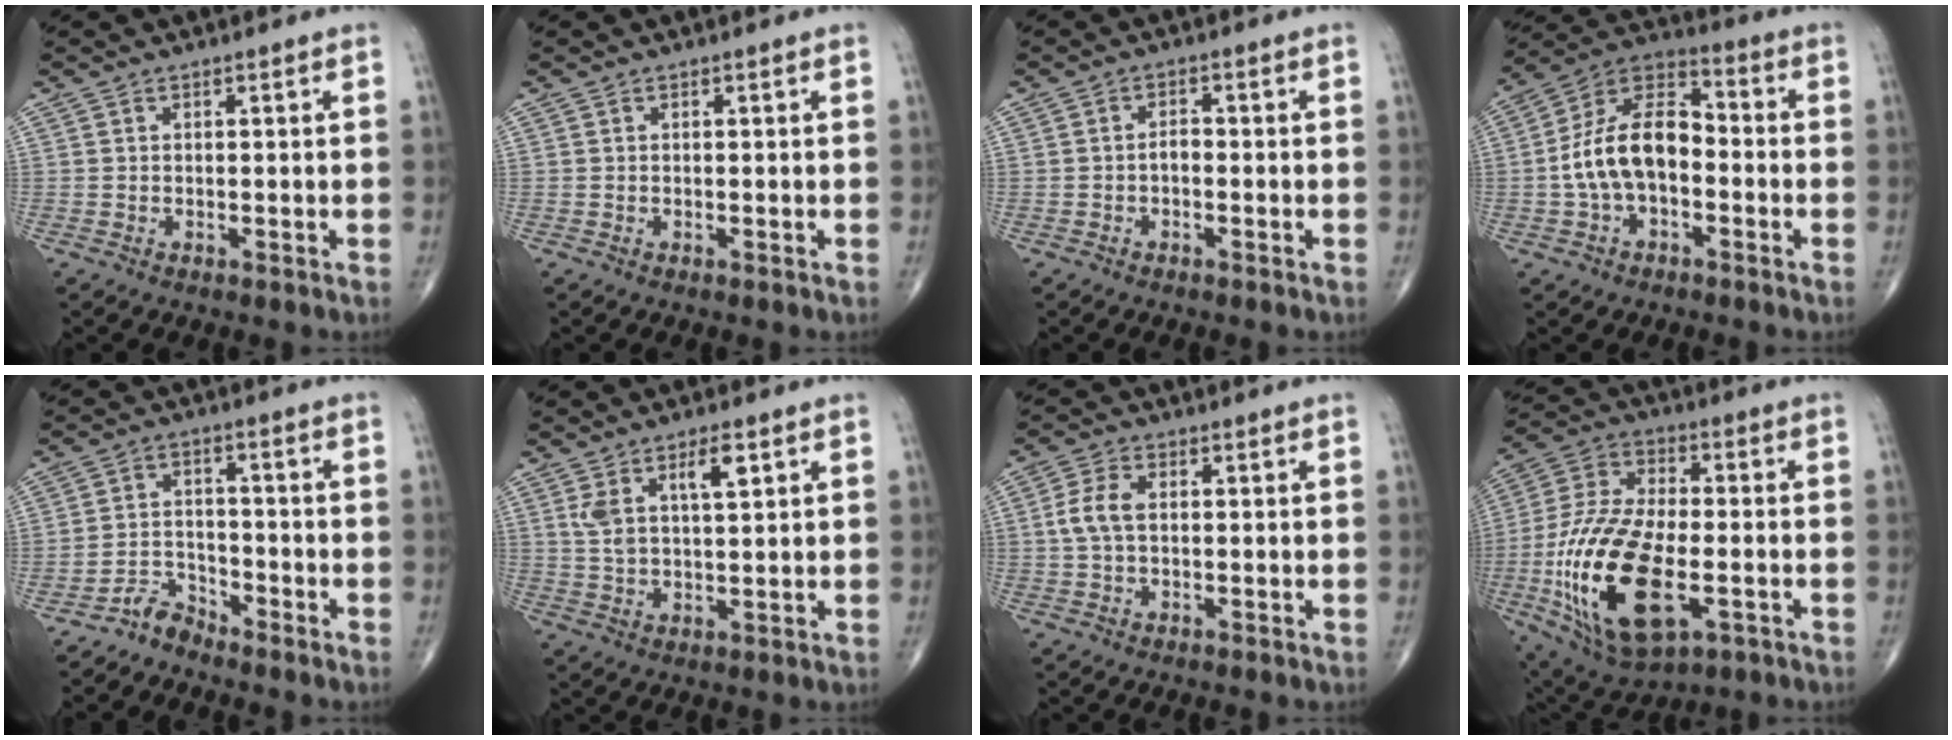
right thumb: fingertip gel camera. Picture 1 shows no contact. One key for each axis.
{"total": 0.0}
{"total": 1.6, "fx": -0.6, "fy": 0.9, "fz": 1.2, "tx": -0.014, "ty": 0.007, "tz": -0.014}
{"total": 13.8, "fx": -2.0, "fy": 8.1, "fz": 11.0, "tx": -0.195, "ty": 0.046, "tz": -0.047}
{"total": 3.9, "fx": -3.7, "fy": 1.3, "fz": 0.2, "tx": 0.004, "ty": 0.028, "tz": -0.073}
{"total": 7.0, "fx": 3.2, "fy": 2.7, "fz": 5.6, "tx": -0.101, "ty": -0.010, "tz": 0.062}
{"total": 4.9, "fx": 0.3, "fy": 2.8, "fz": 4.0, "tx": -0.094, "ty": 0.010, "tz": 0.002}
{"total": 23.8, "fx": -6.1, "fy": 11.5, "fz": 19.9, "tx": -0.413, "ty": 0.004, "tz": -0.097}